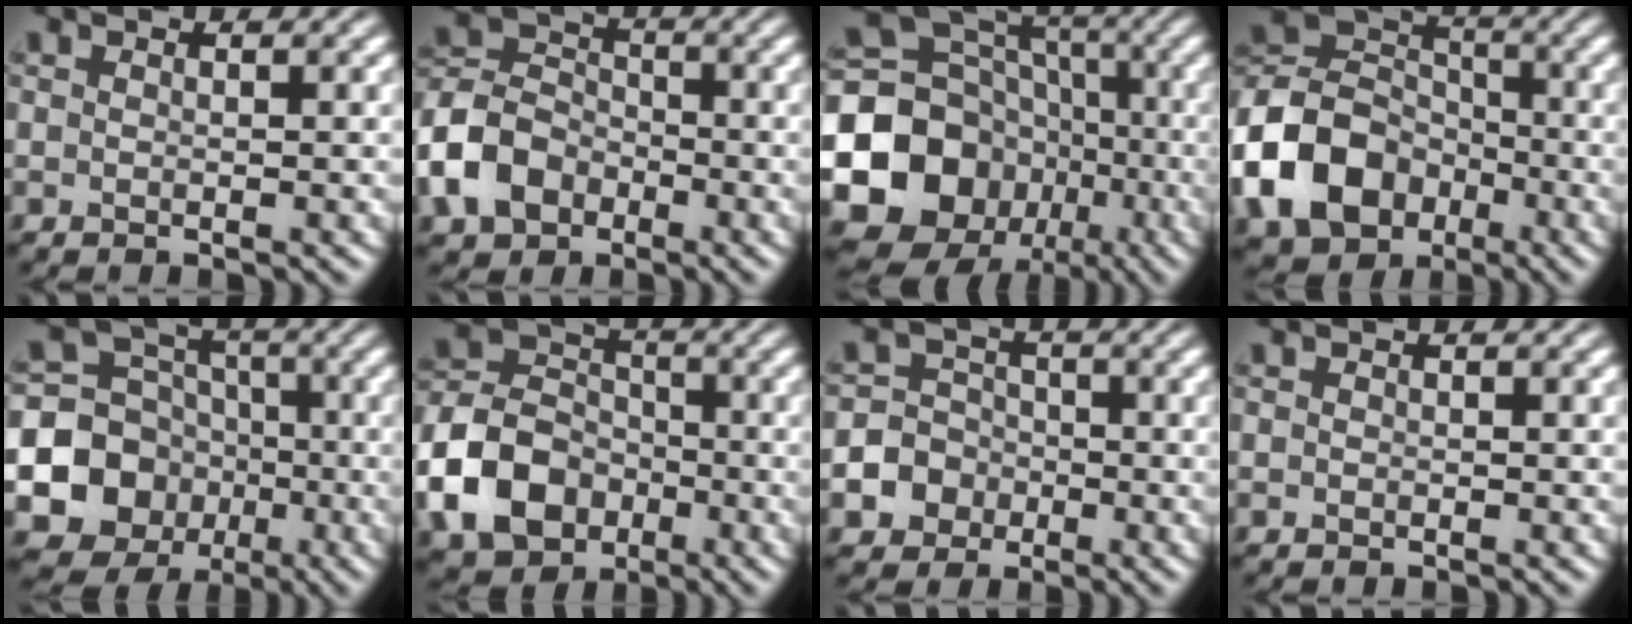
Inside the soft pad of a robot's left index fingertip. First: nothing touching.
{"total": 5.6, "force": [-3.3, 3.9, 2.2], "torque": [-0.061, 0.007, -0.065]}
{"total": 15.4, "force": [-4.9, 13.5, 5.4], "torque": [-0.134, -0.013, -0.092]}
{"total": 9.3, "force": [-4.3, 7.0, 4.4], "torque": [-0.098, 0.009, -0.090]}
{"total": 11.8, "force": [-4.0, 10.9, 2.3], "torque": [-0.065, -0.026, -0.075]}
{"total": 7.6, "force": [-3.7, 5.6, 3.6], "torque": [-0.080, 0.003, -0.071]}
{"total": 4.5, "force": [-2.7, 3.6, 0.0], "torque": [0.012, -0.003, -0.051]}
{"total": 0.6, "force": [-0.4, -0.2, -0.4], "torque": [0.000, -0.005, 0.001]}